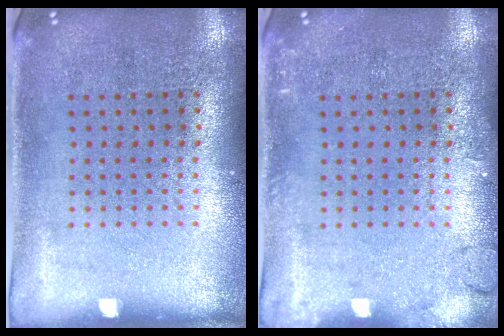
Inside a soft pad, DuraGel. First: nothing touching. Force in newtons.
{"total": 1.7, "press": 1.7, "slide": 0.3}